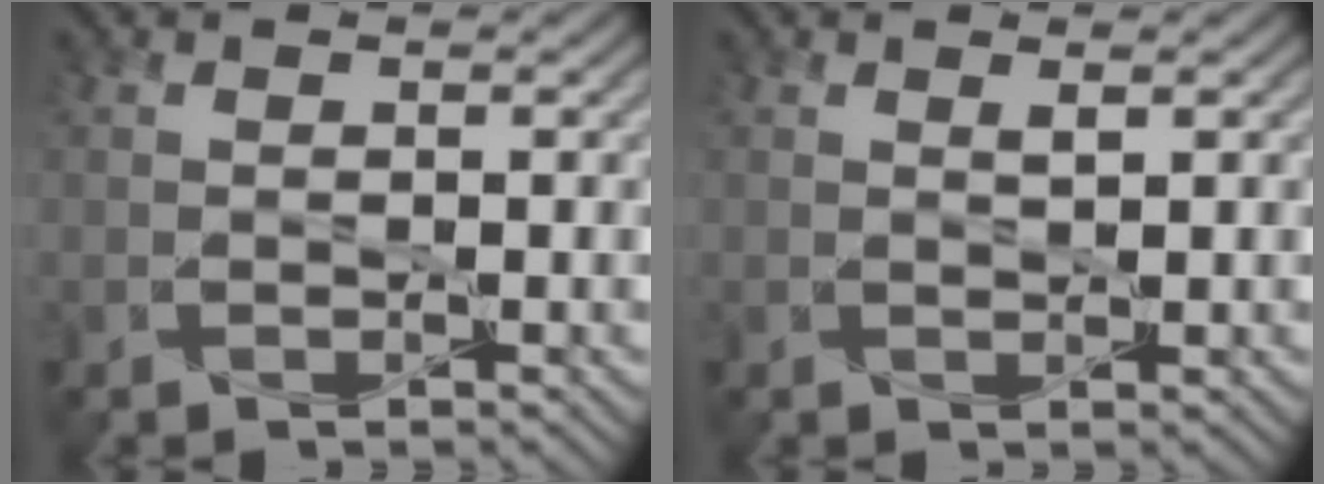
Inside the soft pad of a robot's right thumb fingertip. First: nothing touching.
{"total": 0.8, "force": [0.6, 0.1, 0.5], "torque": [-0.010, -0.002, 0.011]}